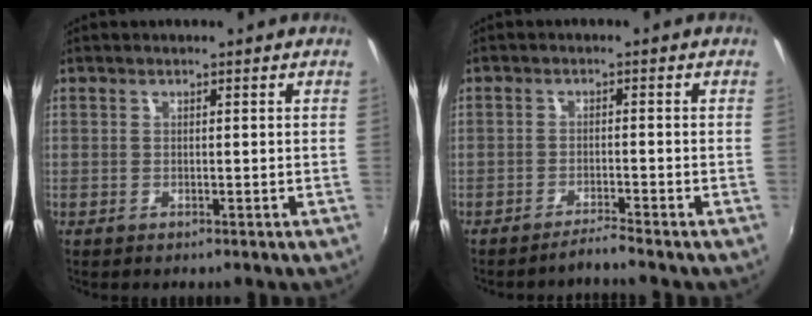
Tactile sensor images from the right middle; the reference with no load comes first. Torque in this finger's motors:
{"motor_torque": [-0.02, -0.35, -0.05, 0.00]}